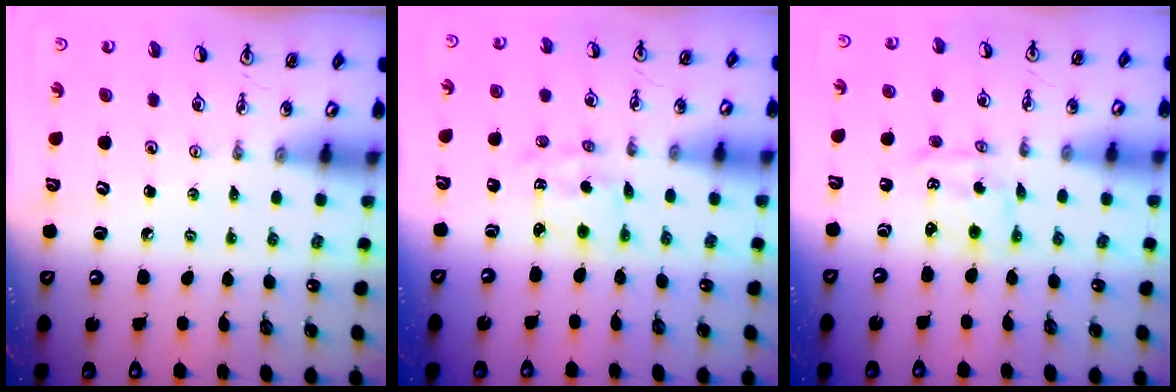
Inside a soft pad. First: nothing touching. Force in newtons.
{"total": 2.1, "press": 2.0, "slide": 0.6}
{"total": 1.2, "press": 1.2, "slide": 0.1}